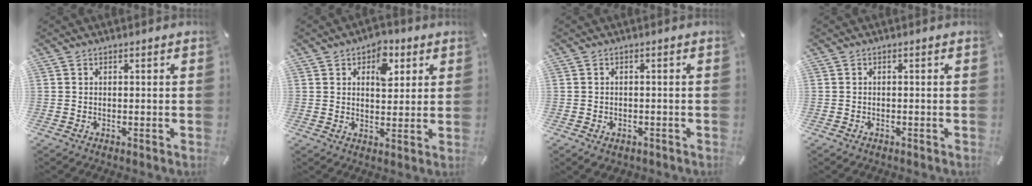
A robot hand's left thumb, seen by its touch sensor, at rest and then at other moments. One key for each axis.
{"total": 7.0, "fx": 3.0, "fy": 4.6, "fz": 4.4, "tx": -0.039, "ty": -0.009, "tz": 0.044}
{"total": 2.0, "fx": -1.2, "fy": 1.4, "fz": 0.8, "tx": -0.014, "ty": 0.009, "tz": -0.024}
{"total": 0.7, "fx": -0.5, "fy": 0.4, "fz": 0.2, "tx": -0.004, "ty": 0.002, "tz": -0.012}